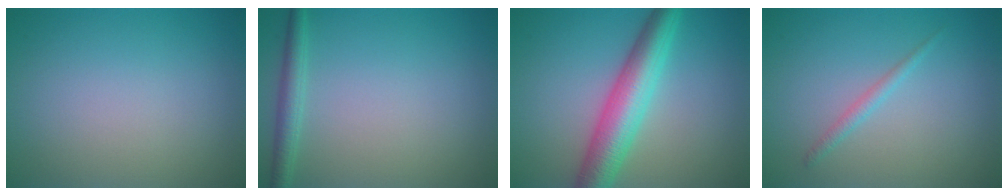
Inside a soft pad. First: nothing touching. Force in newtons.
{"total": 1.9, "press": 1.9, "slide": 0.1}
{"total": 6.4, "press": 6.4, "slide": 0.1}
{"total": 1.1, "press": 1.1, "slide": 0.1}